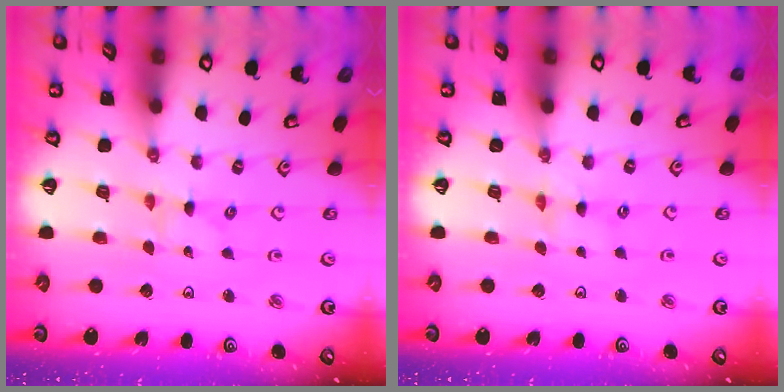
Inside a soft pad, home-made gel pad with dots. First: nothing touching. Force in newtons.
{"total": 0.8, "press": 0.7, "slide": 0.2}